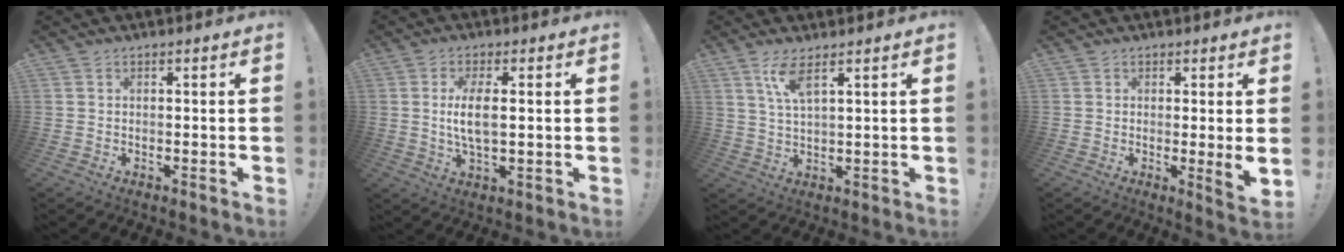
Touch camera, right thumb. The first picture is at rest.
{"total": 7.1, "force": [0.3, 2.2, 6.7], "torque": [-0.125, -0.006, 0.001]}
{"total": 6.1, "force": [3.5, 1.2, 4.9], "torque": [-0.095, -0.008, 0.059]}
{"total": 4.3, "force": [0.2, -0.3, 4.3], "torque": [-0.052, -0.015, 0.005]}